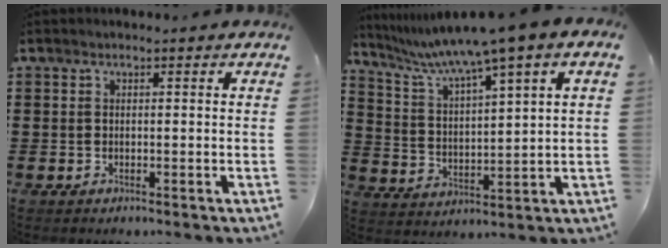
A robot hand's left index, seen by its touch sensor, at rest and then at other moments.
{"total": 6.9, "force": [5.4, -0.5, 4.4], "torque": [-0.107, -0.038, 0.084]}